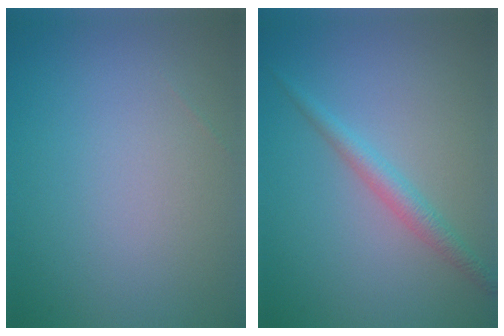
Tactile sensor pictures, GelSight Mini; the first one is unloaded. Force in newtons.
{"total": 2.1, "press": 2.1, "slide": 0.0}